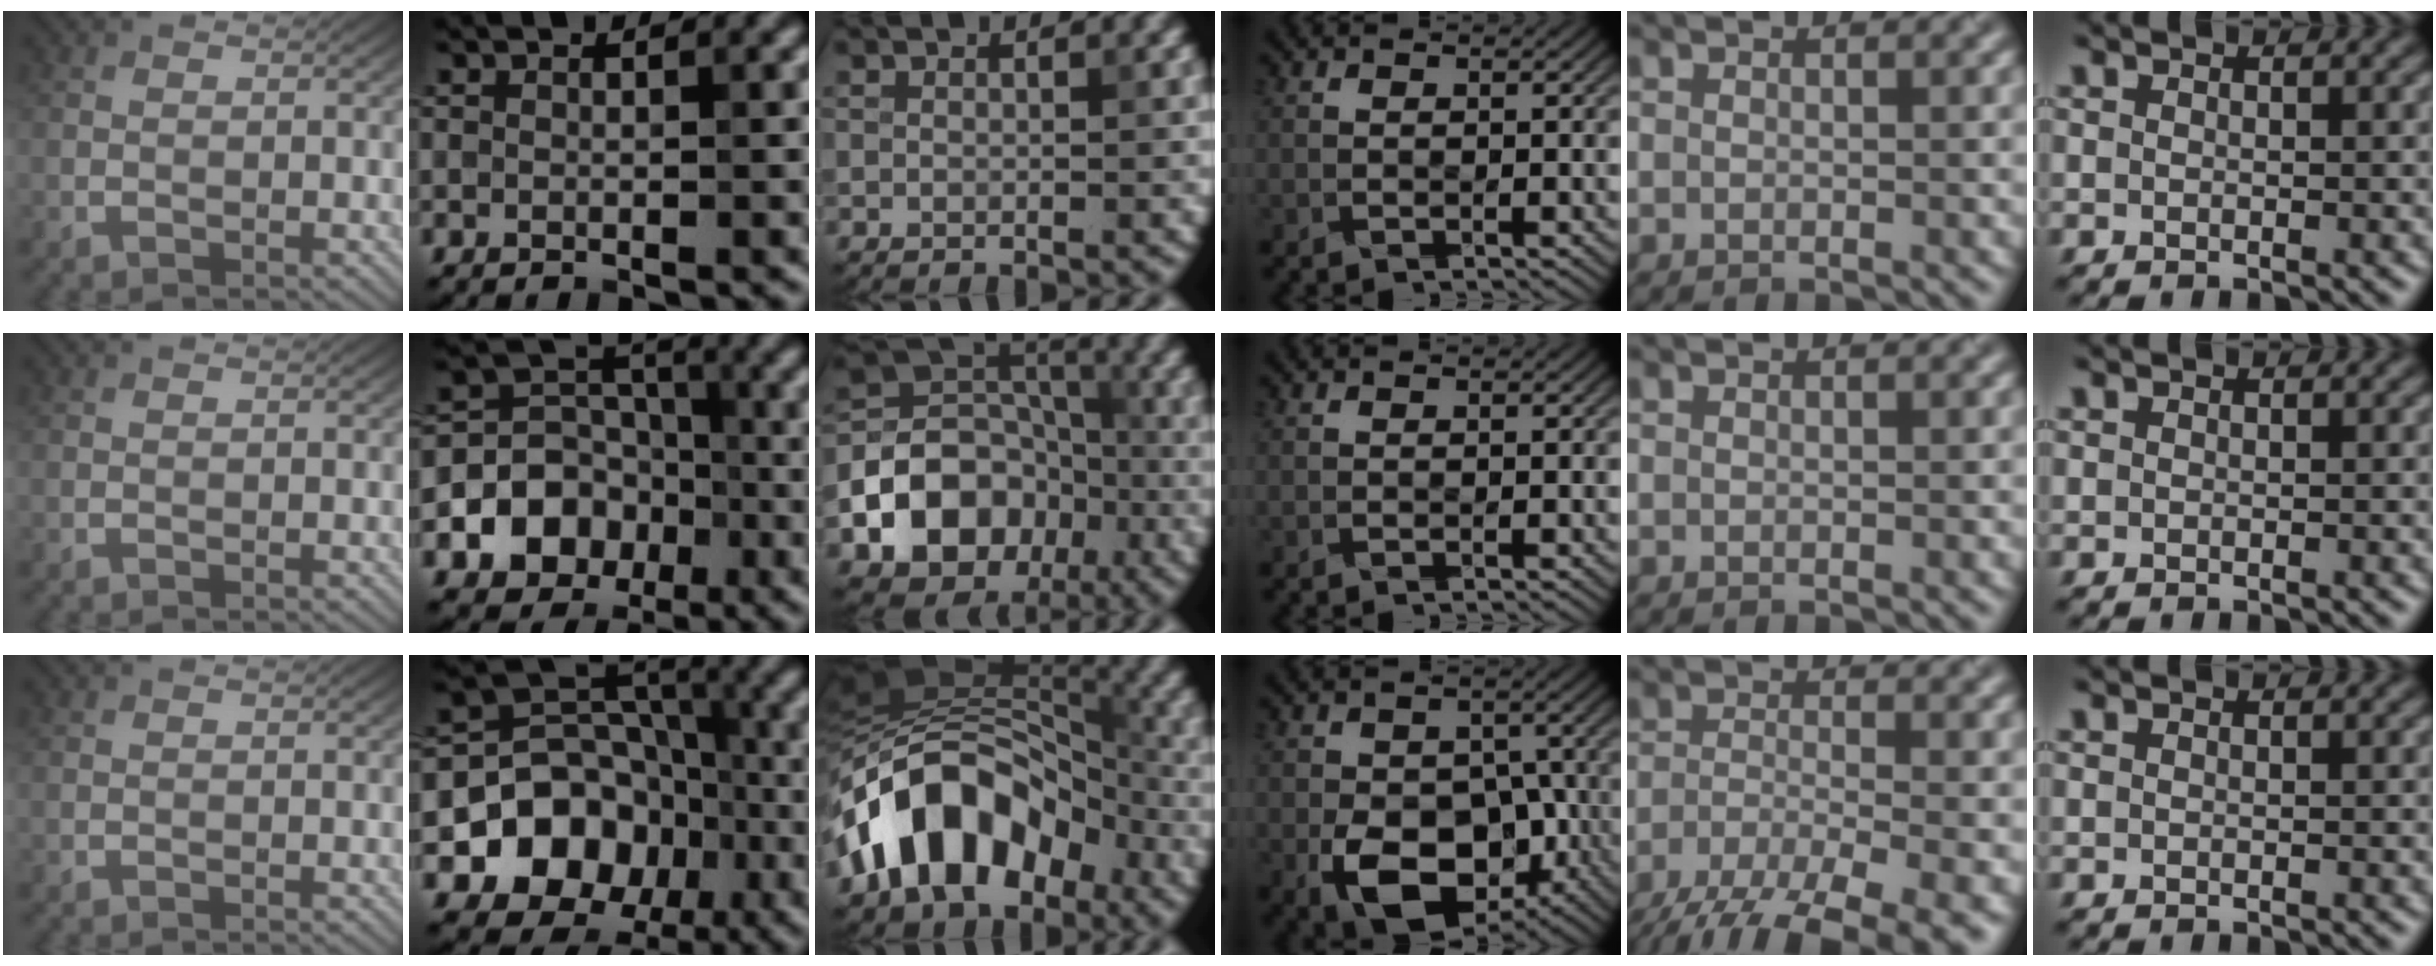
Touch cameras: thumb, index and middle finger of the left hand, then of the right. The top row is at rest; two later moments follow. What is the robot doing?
{"motion": "fold", "object": "origami paper"}